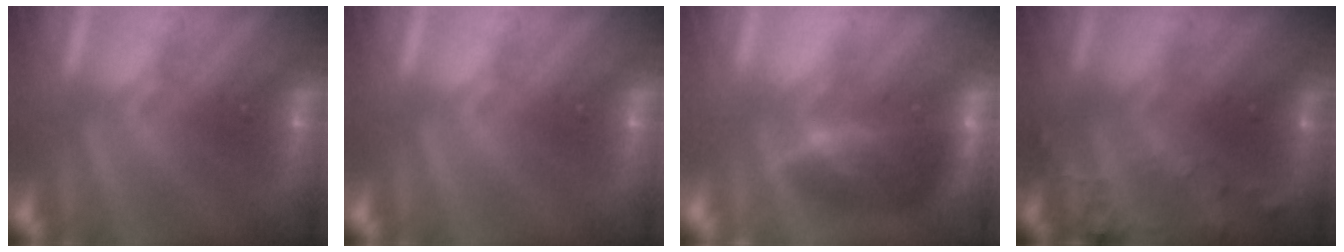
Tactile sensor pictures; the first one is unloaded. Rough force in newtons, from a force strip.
{"total": 0.0}
{"total": 8.2}
{"total": 7.4}